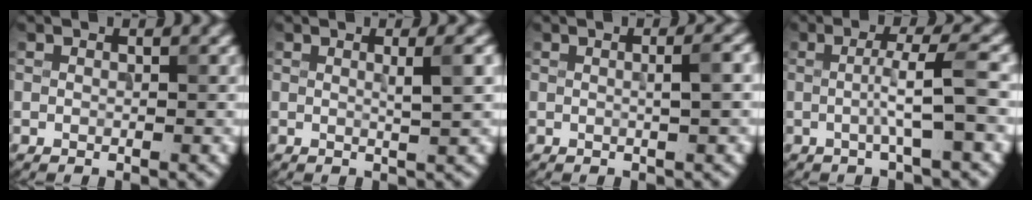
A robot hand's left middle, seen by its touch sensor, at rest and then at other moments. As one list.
[{"total": 2.8, "force": [0.6, 0.7, 2.7], "torque": [-0.030, 0.006, 0.005]}, {"total": 2.5, "force": [0.2, 0.7, 2.4], "torque": [-0.025, 0.011, 0.000]}, {"total": 3.7, "force": [-0.3, 0.4, 3.7], "torque": [-0.061, 0.008, -0.012]}]